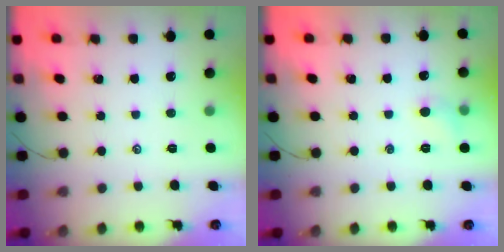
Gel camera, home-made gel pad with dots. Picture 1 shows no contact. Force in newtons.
{"total": 5.6, "press": 5.4, "slide": 1.8}